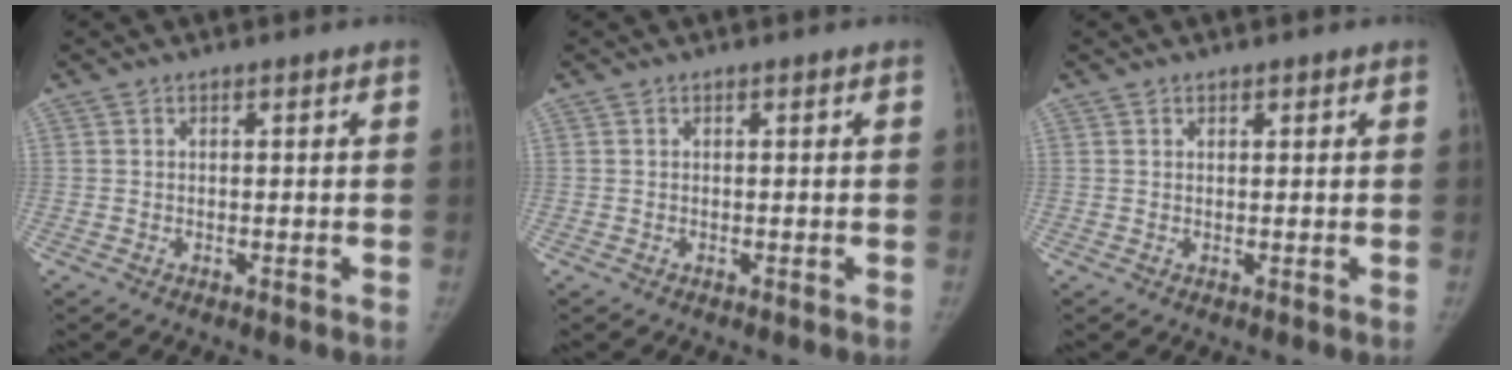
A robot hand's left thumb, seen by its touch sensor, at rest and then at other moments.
{"total": 0.0}
{"total": 0.6, "force": [0.5, 0.4, 0.1], "torque": [0.005, -0.003, 0.005]}